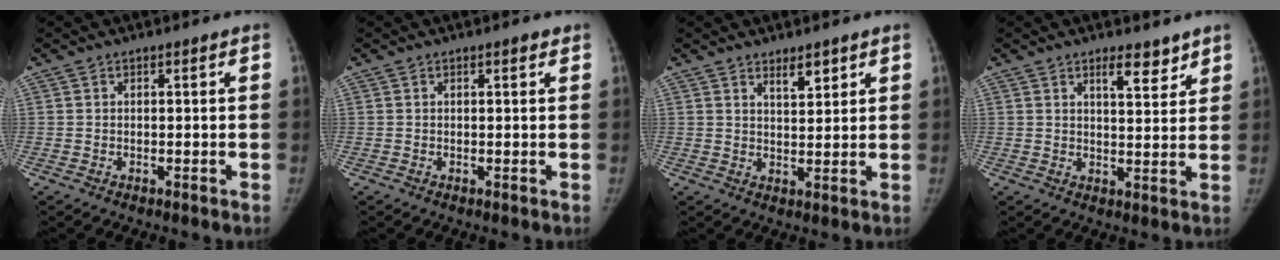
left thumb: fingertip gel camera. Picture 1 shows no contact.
{"total": 0.9, "force": [0.5, 0.3, 0.6], "torque": [-0.007, -0.001, 0.006]}
{"total": 3.9, "force": [2.7, 1.5, 2.3], "torque": [-0.023, -0.021, 0.045]}
{"total": 5.4, "force": [3.8, 1.9, 3.2], "torque": [-0.031, -0.029, 0.057]}